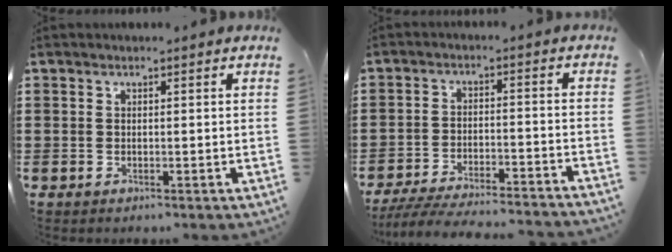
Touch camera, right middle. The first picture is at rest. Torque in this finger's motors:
{"motor_torque": [2.01, -0.13, 0.25, 0.16]}